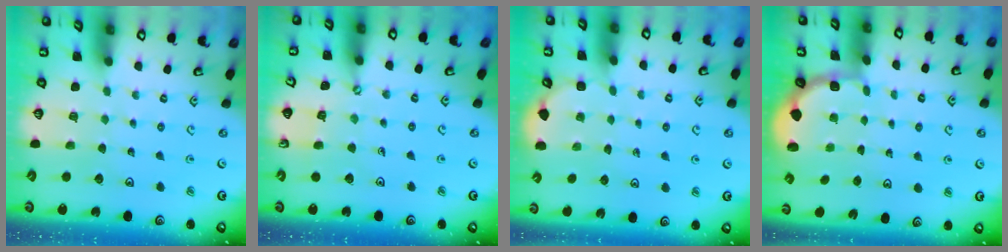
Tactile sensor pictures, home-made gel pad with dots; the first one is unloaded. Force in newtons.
{"total": 3.9, "press": 3.9, "slide": 0.4}
{"total": 2.1, "press": 1.8, "slide": 1.1}
{"total": 2.0, "press": 1.8, "slide": 0.7}